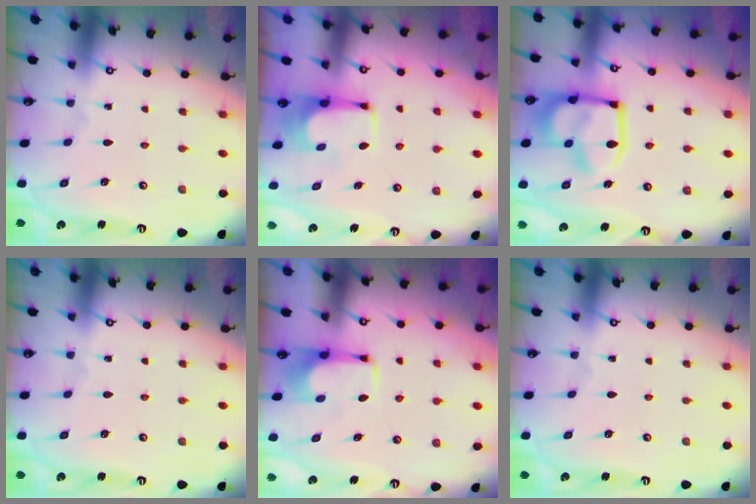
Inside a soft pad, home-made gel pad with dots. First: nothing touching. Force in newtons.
{"total": 0.9, "press": 0.9, "slide": 0.0}
{"total": 16.3, "press": 16.2, "slide": 1.9}
{"total": 0.0}
{"total": 2.0, "press": 1.9, "slide": 0.4}
{"total": 0.0}